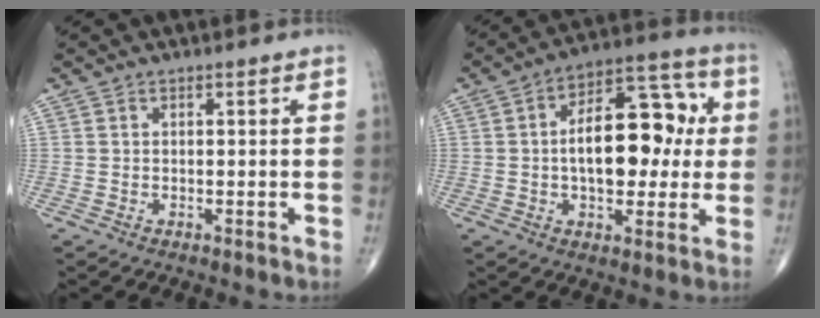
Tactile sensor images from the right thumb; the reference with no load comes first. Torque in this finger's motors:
{"motor_torque": [1.54, 2.28, 1.28, -0.11, 0.38]}